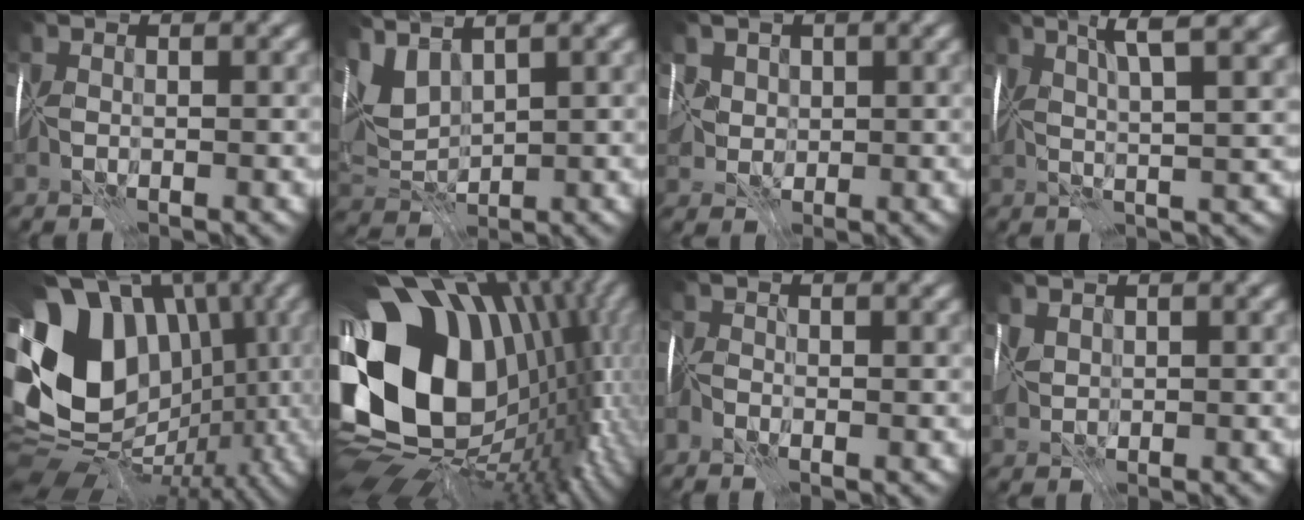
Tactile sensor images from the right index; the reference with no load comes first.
{"total": 3.0, "force": [2.5, 0.3, 1.7], "torque": [-0.036, -0.005, 0.054]}
{"total": 2.6, "force": [1.2, 2.1, 1.0], "torque": [-0.009, 0.005, 0.019]}
{"total": 5.5, "force": [3.0, 0.2, 4.6], "torque": [-0.063, 0.011, 0.046]}
{"total": 14.1, "force": [1.5, 10.9, 8.8], "torque": [-0.166, 0.012, 0.032]}
{"total": 17.7, "force": [1.2, 12.8, 12.3], "torque": [-0.242, -0.054, 0.072]}
{"total": 1.9, "force": [-1.5, 0.7, 0.9], "torque": [-0.019, -0.003, -0.035]}
{"total": 0.9, "force": [0.8, 0.0, 0.3], "torque": [-0.007, -0.002, 0.019]}